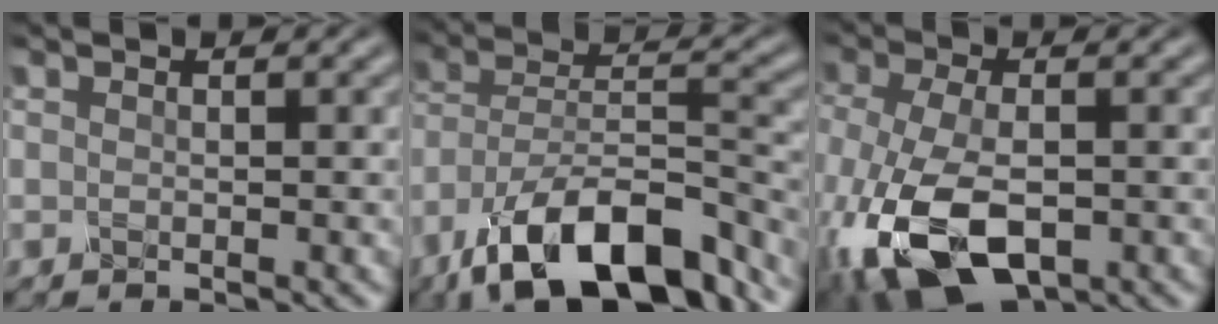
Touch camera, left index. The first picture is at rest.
{"total": 13.8, "force": [-9.7, 4.8, 8.6], "torque": [-0.141, 0.004, -0.182]}
{"total": 10.8, "force": [-4.7, 5.4, 8.1], "torque": [-0.195, -0.024, -0.087]}